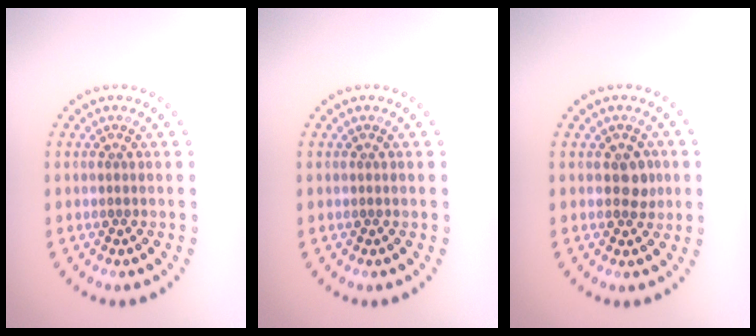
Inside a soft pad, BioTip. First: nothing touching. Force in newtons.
{"total": 0.0}
{"total": 1.7, "press": 1.7, "slide": 0.4}